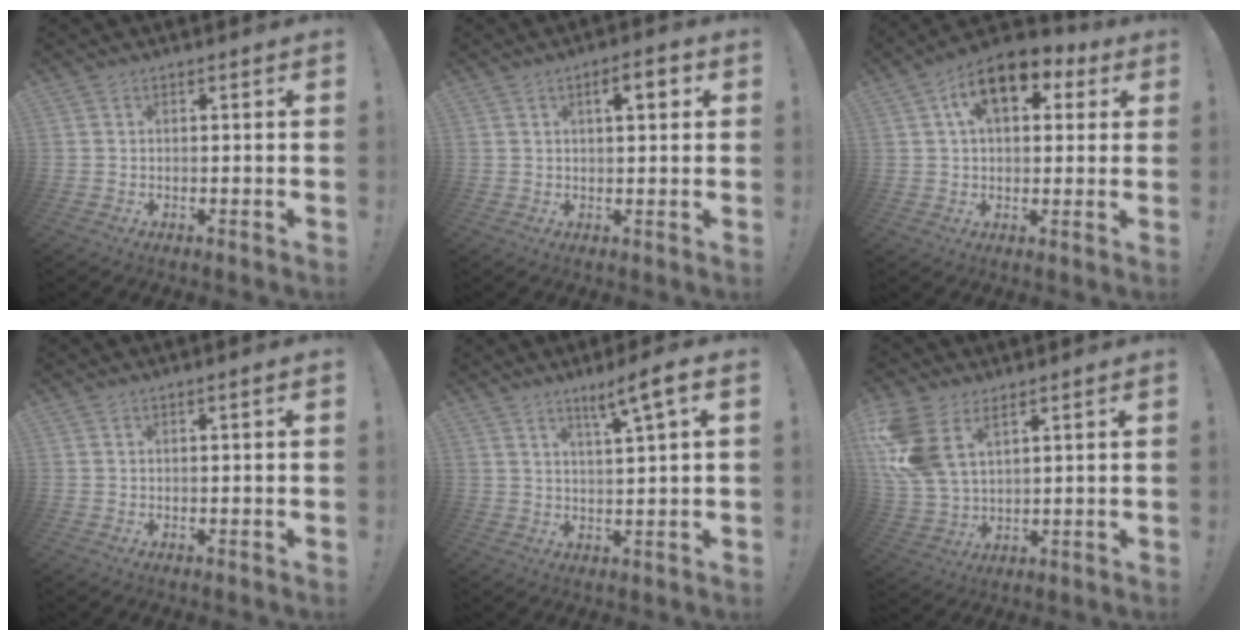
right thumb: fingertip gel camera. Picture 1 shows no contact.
{"total": 5.3, "force": [1.9, 1.6, 4.7], "torque": [-0.056, -0.007, 0.021]}
{"total": 13.4, "force": [5.8, 7.5, 9.5], "torque": [-0.142, -0.014, 0.100]}
{"total": 0.9, "force": [0.2, -0.2, 0.9], "torque": [-0.008, -0.003, 0.000]}
{"total": 7.0, "force": [3.8, -0.2, 5.9], "torque": [-0.080, -0.024, 0.052]}
{"total": 12.5, "force": [6.2, 7.2, 8.0], "torque": [-0.165, -0.028, 0.123]}